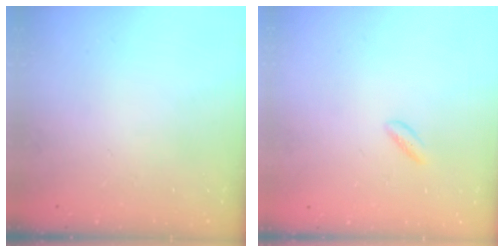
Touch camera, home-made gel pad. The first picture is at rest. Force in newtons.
{"total": 1.3, "press": 1.1, "slide": 0.7}